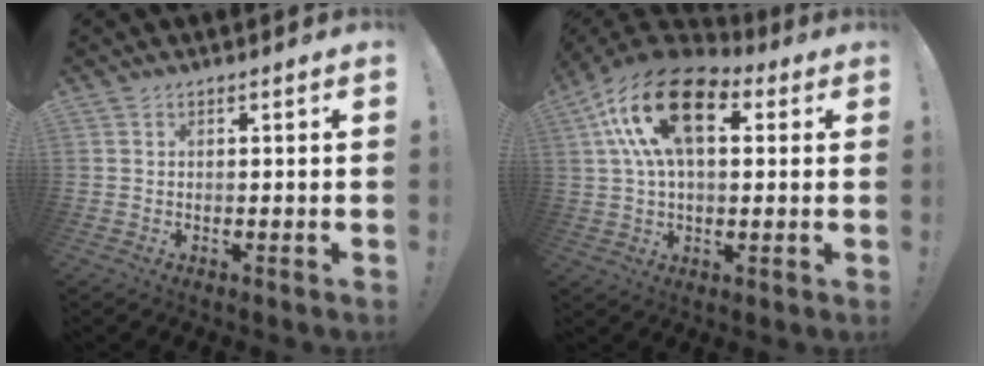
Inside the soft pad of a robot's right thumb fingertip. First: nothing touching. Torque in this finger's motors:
{"motor_torque": [1.42, 3.59, 1.27, -0.55, 0.23]}